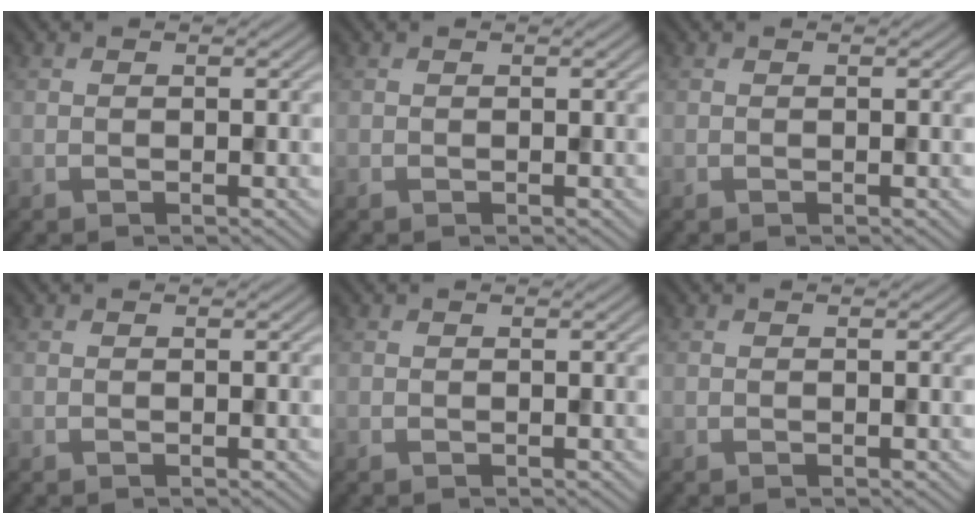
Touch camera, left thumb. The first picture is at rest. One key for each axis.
{"total": 0.0}
{"total": 0.0}
{"total": 0.0}
{"total": 0.0}
{"total": 0.0}